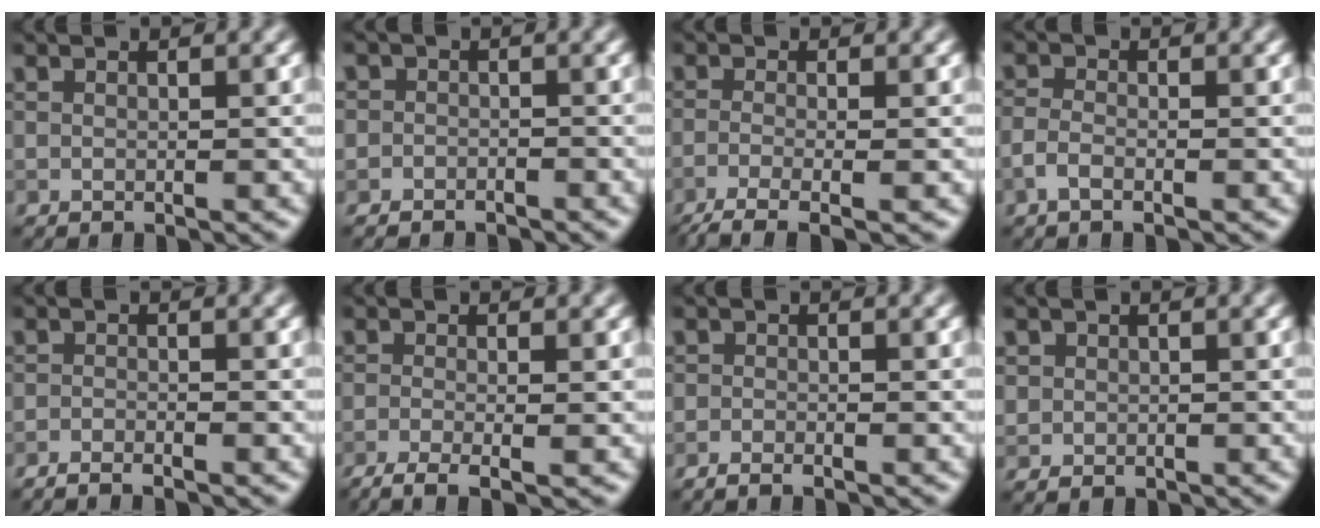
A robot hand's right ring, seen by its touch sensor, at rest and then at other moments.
{"total": 1.6, "force": [-1.1, 1.1, -0.1], "torque": [0.021, 0.003, -0.025]}
{"total": 4.7, "force": [-2.6, 1.4, 3.7], "torque": [-0.061, -0.009, -0.056]}
{"total": 1.7, "force": [-0.9, 0.7, 1.2], "torque": [-0.027, 0.001, -0.025]}
{"total": 2.3, "force": [-1.9, 0.4, 1.3], "torque": [-0.023, 0.003, -0.036]}
{"total": 4.1, "force": [-2.2, 1.3, 3.2], "torque": [-0.053, -0.011, -0.044]}
{"total": 1.4, "force": [-1.1, 0.4, 0.8], "torque": [-0.014, -0.003, -0.021]}
{"total": 1.1, "force": [0.0, 1.1, 0.0], "torque": [0.013, -0.003, 0.001]}